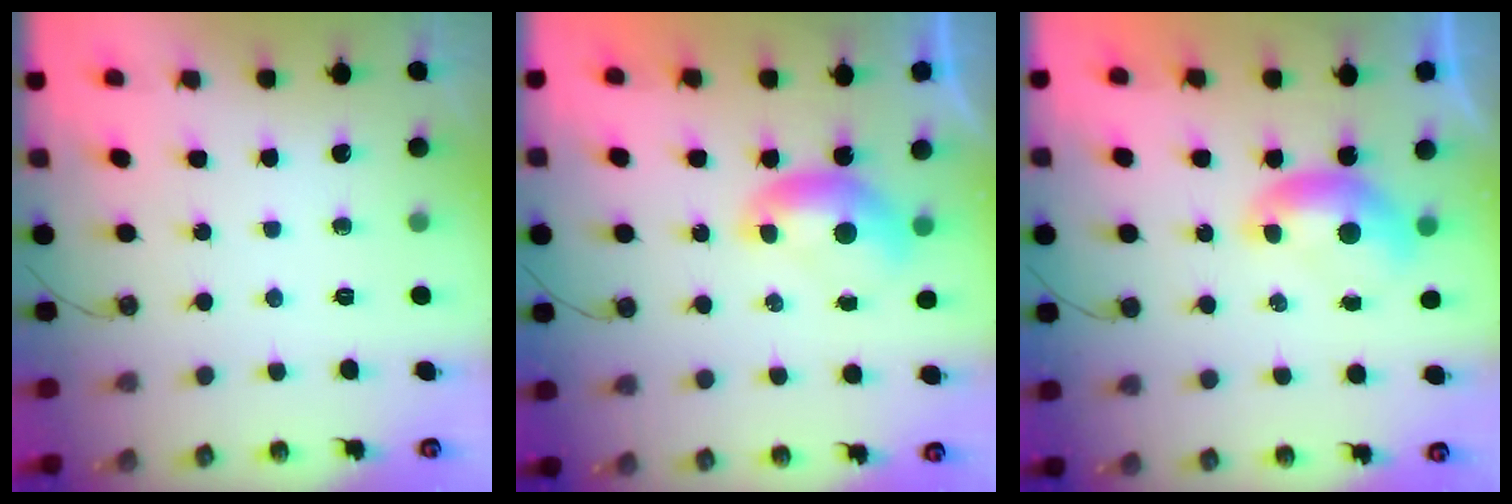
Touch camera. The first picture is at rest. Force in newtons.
{"total": 0.0}
{"total": 0.0}